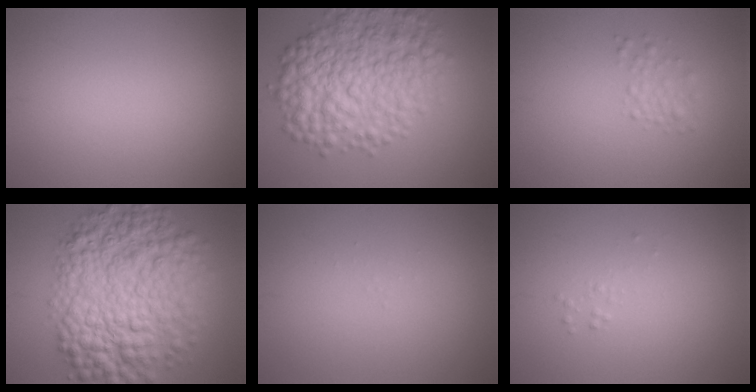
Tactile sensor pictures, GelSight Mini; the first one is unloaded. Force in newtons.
{"total": 8.9, "press": 8.9, "slide": 0.2}
{"total": 1.5, "press": 1.5, "slide": 0.1}
{"total": 11.5, "press": 11.5, "slide": 0.1}
{"total": 0.0}
{"total": 0.5, "press": 0.5, "slide": 0.0}